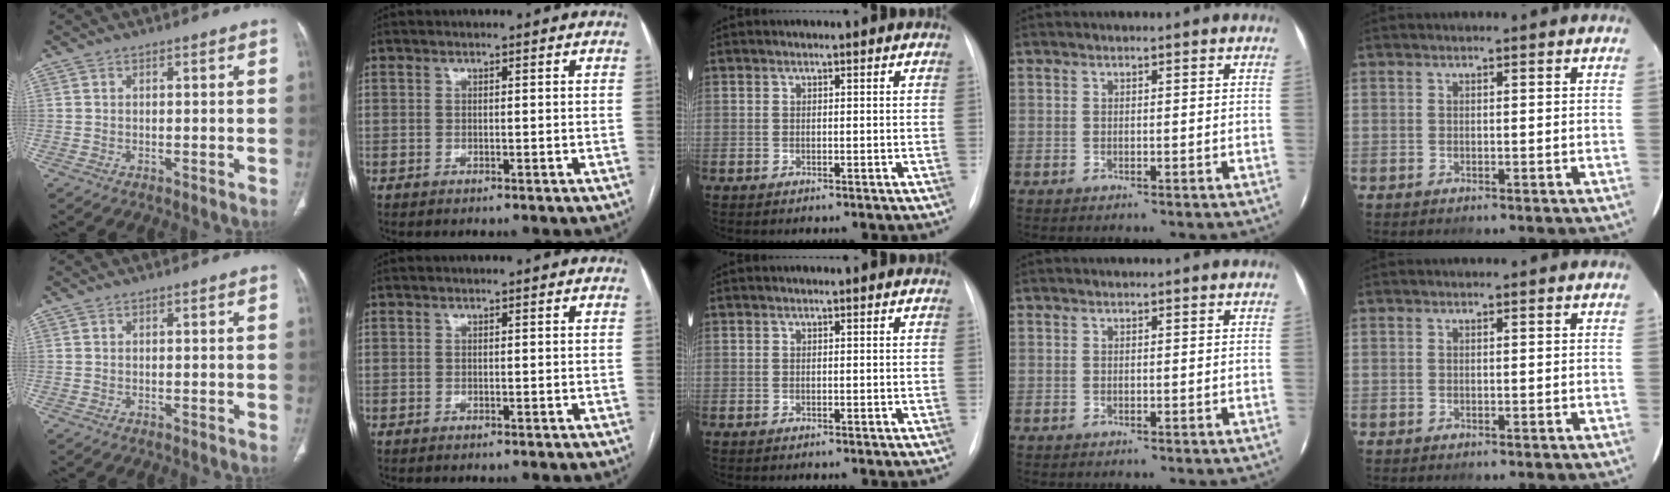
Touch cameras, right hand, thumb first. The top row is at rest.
{}